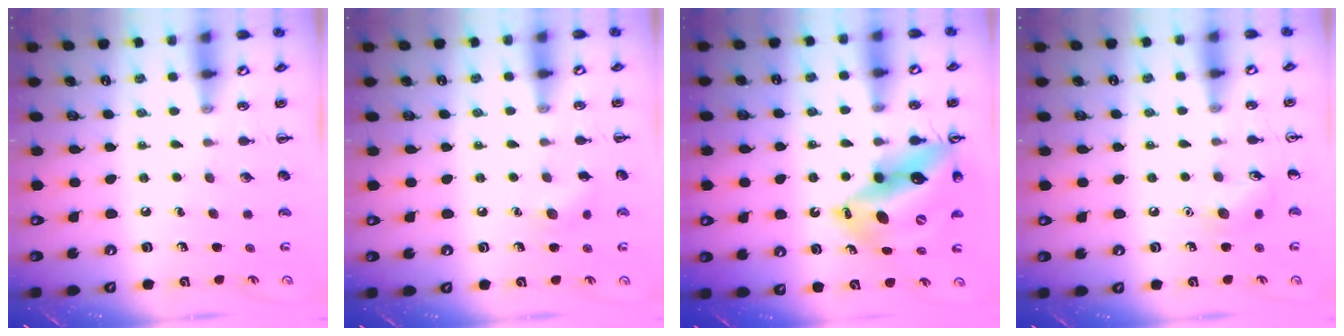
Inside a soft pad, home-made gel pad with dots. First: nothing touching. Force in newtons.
{"total": 5.8, "press": 5.7, "slide": 1.5}
{"total": 18.2, "press": 17.4, "slide": 5.3}
{"total": 6.1, "press": 5.9, "slide": 1.4}